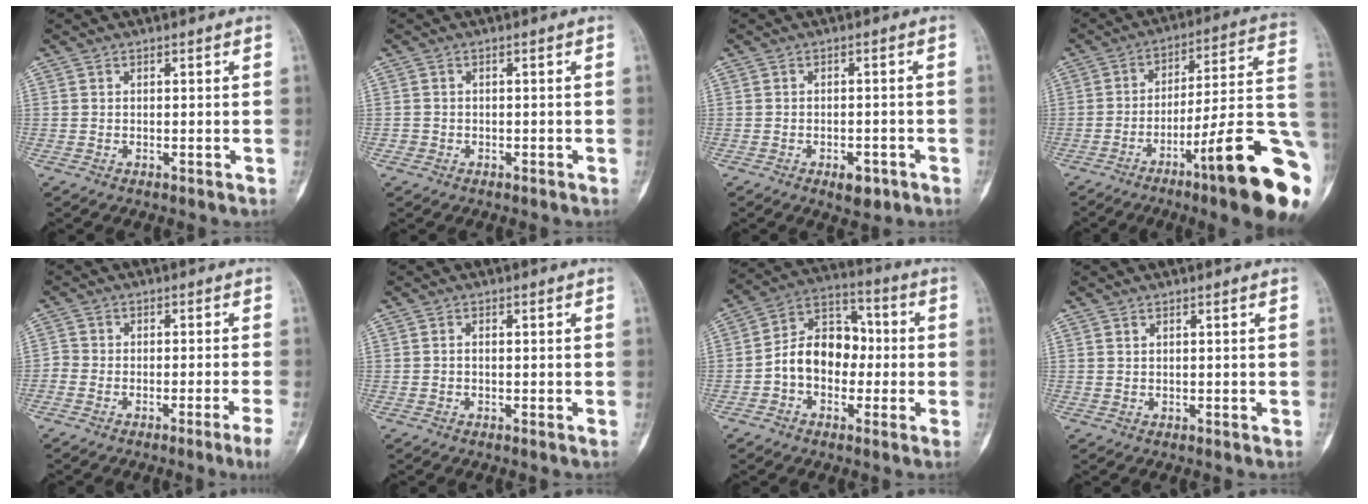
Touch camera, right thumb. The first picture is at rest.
{"total": 1.1, "force": [-0.5, 0.9, 0.0], "torque": [0.001, 0.006, -0.014]}
{"total": 3.9, "force": [-2.1, 2.0, 2.6], "torque": [-0.030, 0.010, -0.025]}
{"total": 22.9, "force": [-9.1, 2.9, 20.8], "torque": [-0.237, 0.050, -0.133]}
{"total": 4.9, "force": [-3.1, 0.3, 3.7], "torque": [-0.067, 0.011, -0.061]}
{"total": 0.7, "force": [-0.2, 0.4, 0.5], "torque": [-0.006, 0.001, -0.008]}
{"total": 11.8, "force": [-1.5, 8.7, 7.8], "torque": [-0.103, 0.045, -0.040]}
{"total": 0.7, "force": [0.4, 0.5, 0.3], "torque": [-0.001, 0.000, 0.006]}